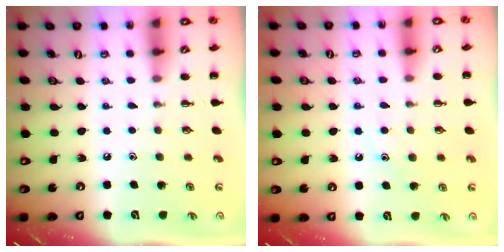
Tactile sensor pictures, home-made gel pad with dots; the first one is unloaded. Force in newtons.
{"total": 9.1, "press": 9.0, "slide": 1.4}